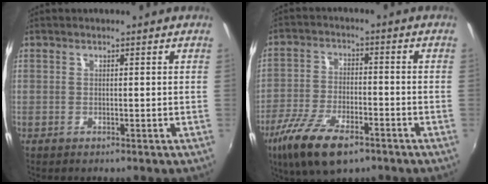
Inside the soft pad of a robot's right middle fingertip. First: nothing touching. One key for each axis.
{"total": 13.1, "fx": -8.1, "fy": 5.1, "fz": 8.9, "tx": -0.197, "ty": -0.031, "tz": -0.152}